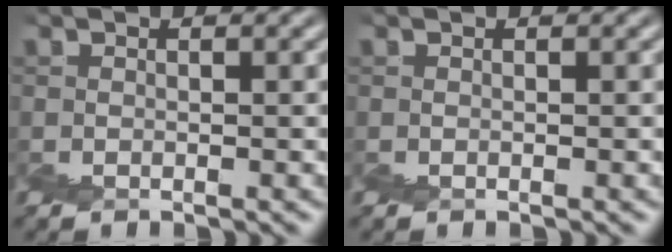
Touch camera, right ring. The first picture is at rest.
{"total": 0.0}